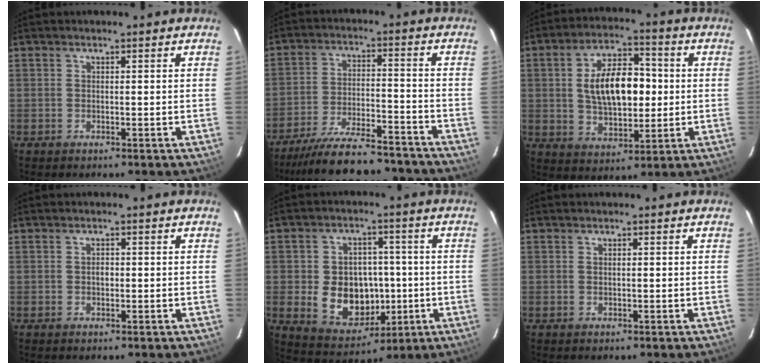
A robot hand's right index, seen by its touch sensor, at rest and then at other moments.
{"total": 21.0, "force": [-18.7, 4.7, 8.3], "torque": [-0.160, -0.014, -0.265]}
{"total": 14.0, "force": [1.0, 7.4, 11.9], "torque": [-0.206, 0.019, 0.028]}
{"total": 1.4, "force": [0.1, 0.9, 1.0], "torque": [-0.015, 0.004, 0.001]}
{"total": 12.8, "force": [-1.9, 10.1, 7.7], "torque": [-0.168, 0.006, -0.007]}
{"total": 0.7, "force": [0.3, 0.2, 0.6], "torque": [-0.011, 0.002, 0.005]}